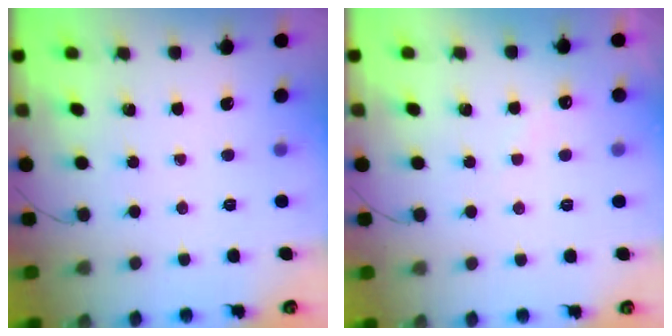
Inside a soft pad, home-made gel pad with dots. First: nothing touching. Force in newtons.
{"total": 4.8, "press": 4.8, "slide": 0.7}